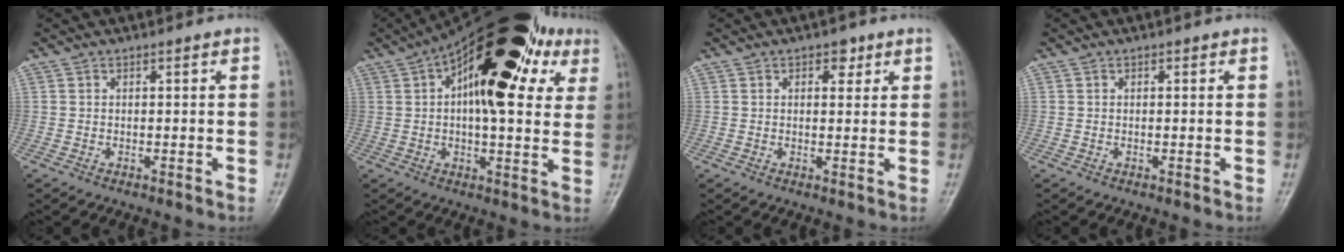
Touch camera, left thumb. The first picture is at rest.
{"total": 24.4, "force": [8.5, 11.1, 20.0], "torque": [-0.275, 0.024, 0.118]}
{"total": 2.7, "force": [1.5, 1.6, 1.6], "torque": [-0.004, -0.005, 0.018]}
{"total": 0.0}